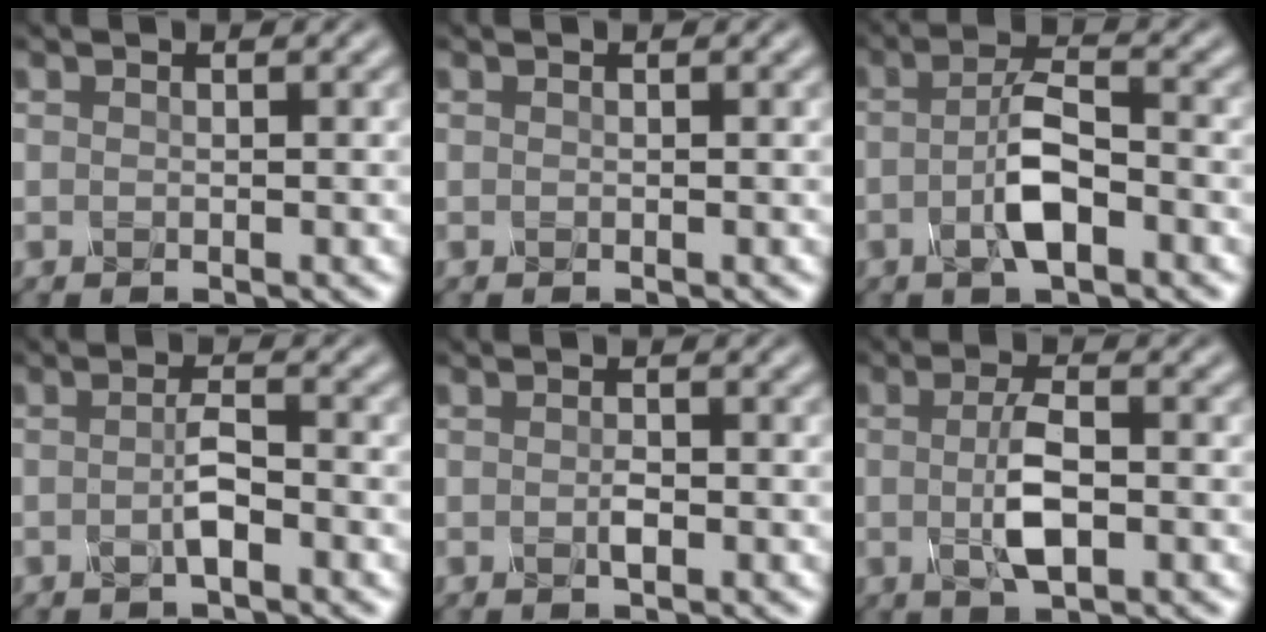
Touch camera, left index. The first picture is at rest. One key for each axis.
{"total": 0.0}
{"total": 3.8, "fx": -1.4, "fy": 1.0, "fz": 3.4, "tx": -0.070, "ty": 0.012, "tz": -0.032}
{"total": 1.7, "fx": -0.6, "fy": 0.1, "fz": 1.5, "tx": -0.032, "ty": 0.008, "tz": -0.016}
{"total": 0.6, "fx": -0.2, "fy": 0.1, "fz": 0.6, "tx": -0.016, "ty": 0.004, "tz": -0.007}
{"total": 3.4, "fx": -0.2, "fy": 1.0, "fz": 3.2, "tx": -0.068, "ty": 0.003, "tz": -0.006}